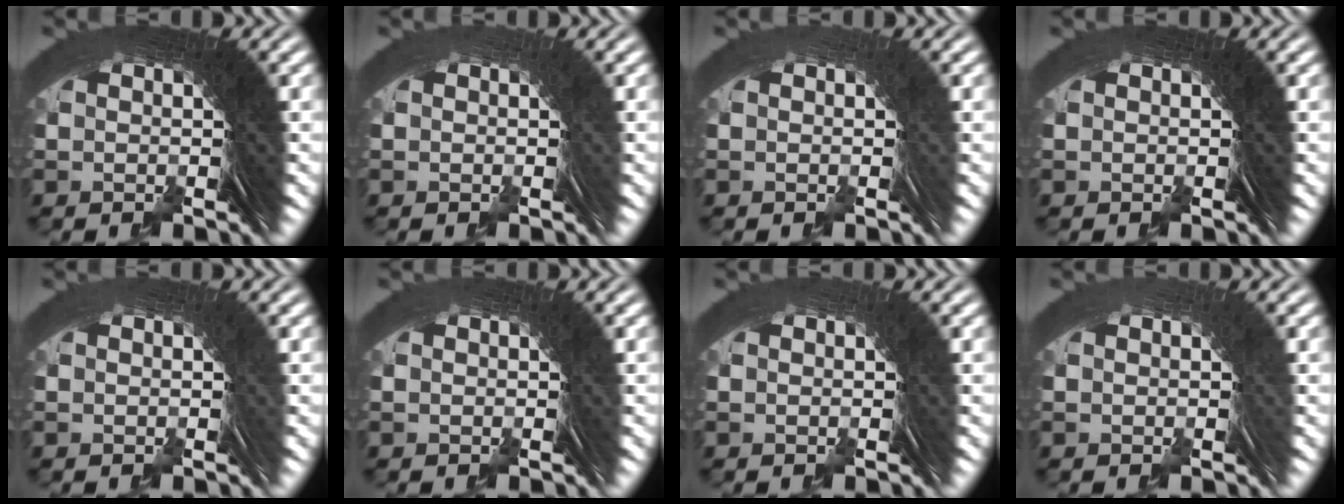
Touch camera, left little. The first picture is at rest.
{"total": 1.4, "force": [0.4, -0.4, -1.3], "torque": [0.022, 0.008, 0.003]}
{"total": 1.7, "force": [0.5, -0.5, -1.6], "torque": [0.027, 0.011, 0.004]}
{"total": 0.0}
{"total": 1.5, "force": [0.4, -0.5, -1.3], "torque": [0.022, 0.008, 0.002]}
{"total": 0.9, "force": [0.2, -0.3, -0.8], "torque": [0.014, 0.005, 0.000]}
{"total": 1.1, "force": [0.4, -0.3, -1.0], "torque": [0.017, 0.006, 0.004]}
{"total": 1.8, "force": [0.5, -0.6, -1.7], "torque": [0.028, 0.009, 0.004]}